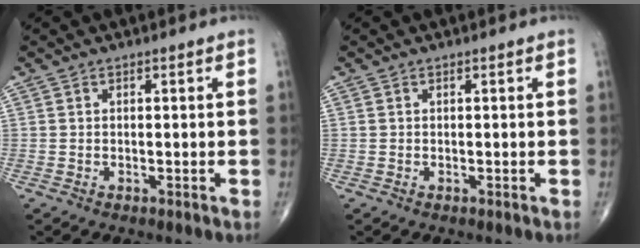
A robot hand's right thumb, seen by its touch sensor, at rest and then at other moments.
{"total": 0.0}